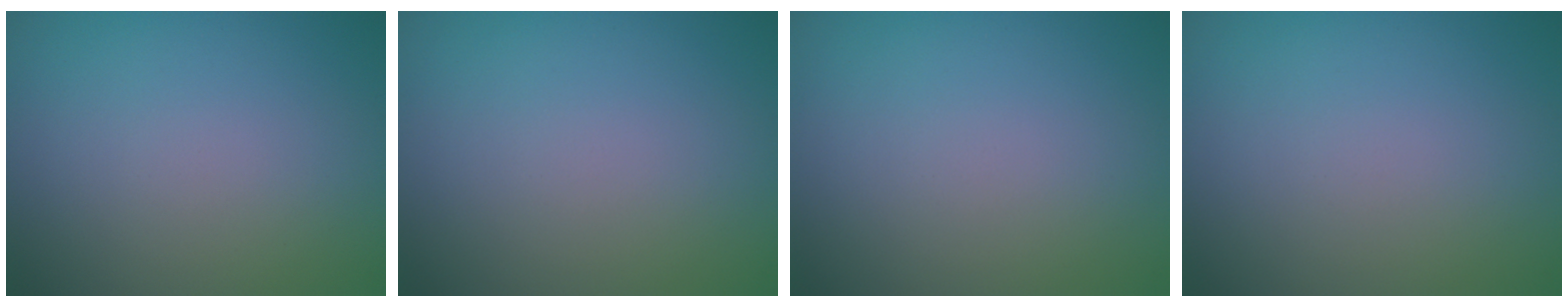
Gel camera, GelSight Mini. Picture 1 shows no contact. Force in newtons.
{"total": 0.0}
{"total": 0.0}
{"total": 0.0}